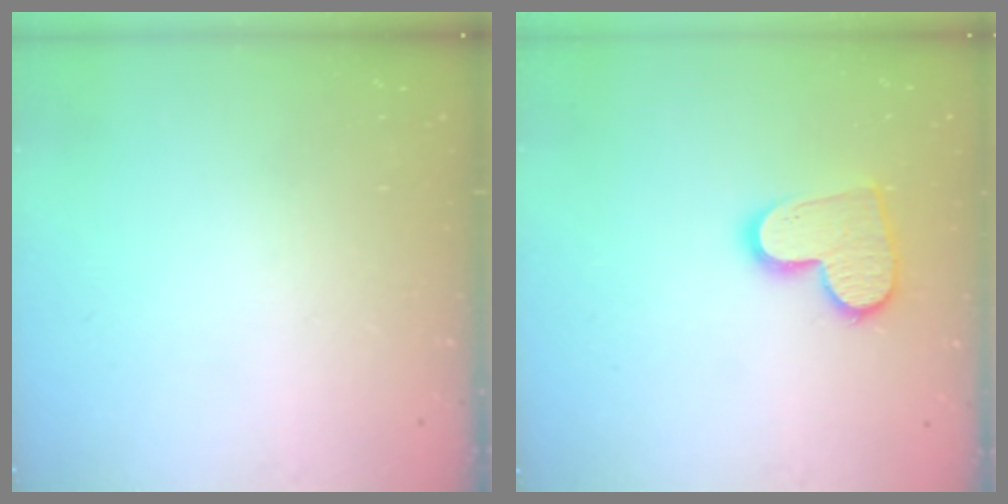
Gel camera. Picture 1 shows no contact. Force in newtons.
{"total": 13.0, "press": 13.0, "slide": 1.1}